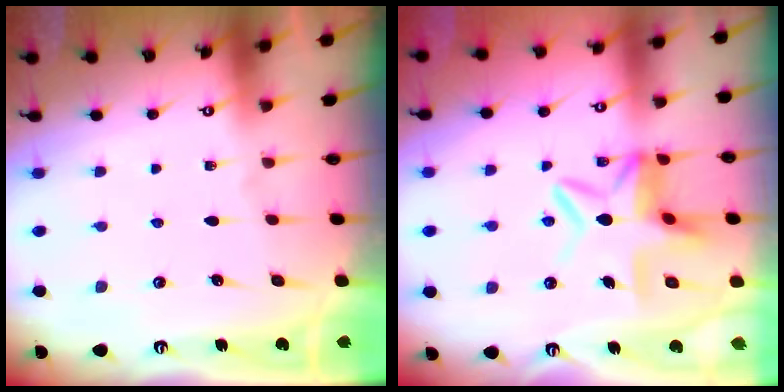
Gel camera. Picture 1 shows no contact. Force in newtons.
{"total": 10.1, "press": 10.0, "slide": 1.1}